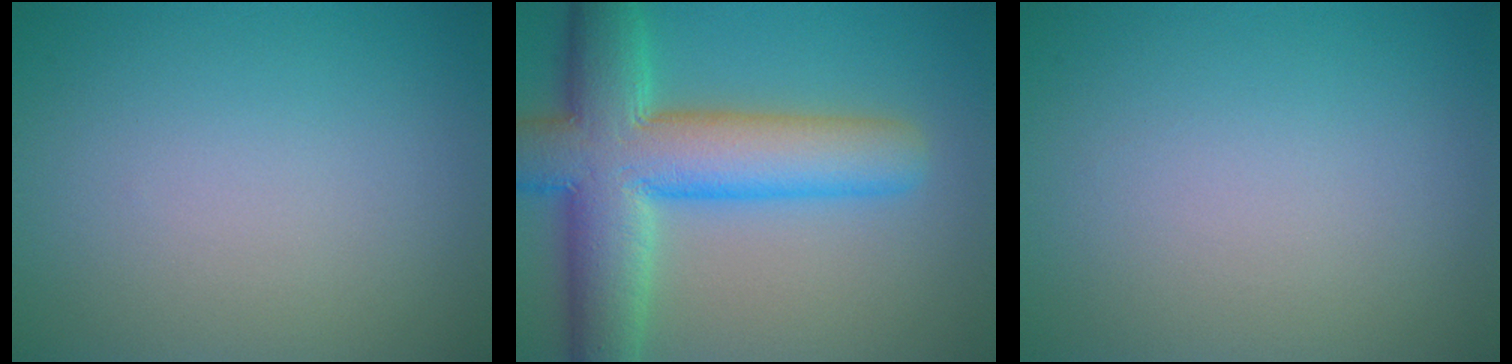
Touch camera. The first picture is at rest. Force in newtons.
{"total": 11.2, "press": 11.2, "slide": 0.5}
{"total": 0.0}